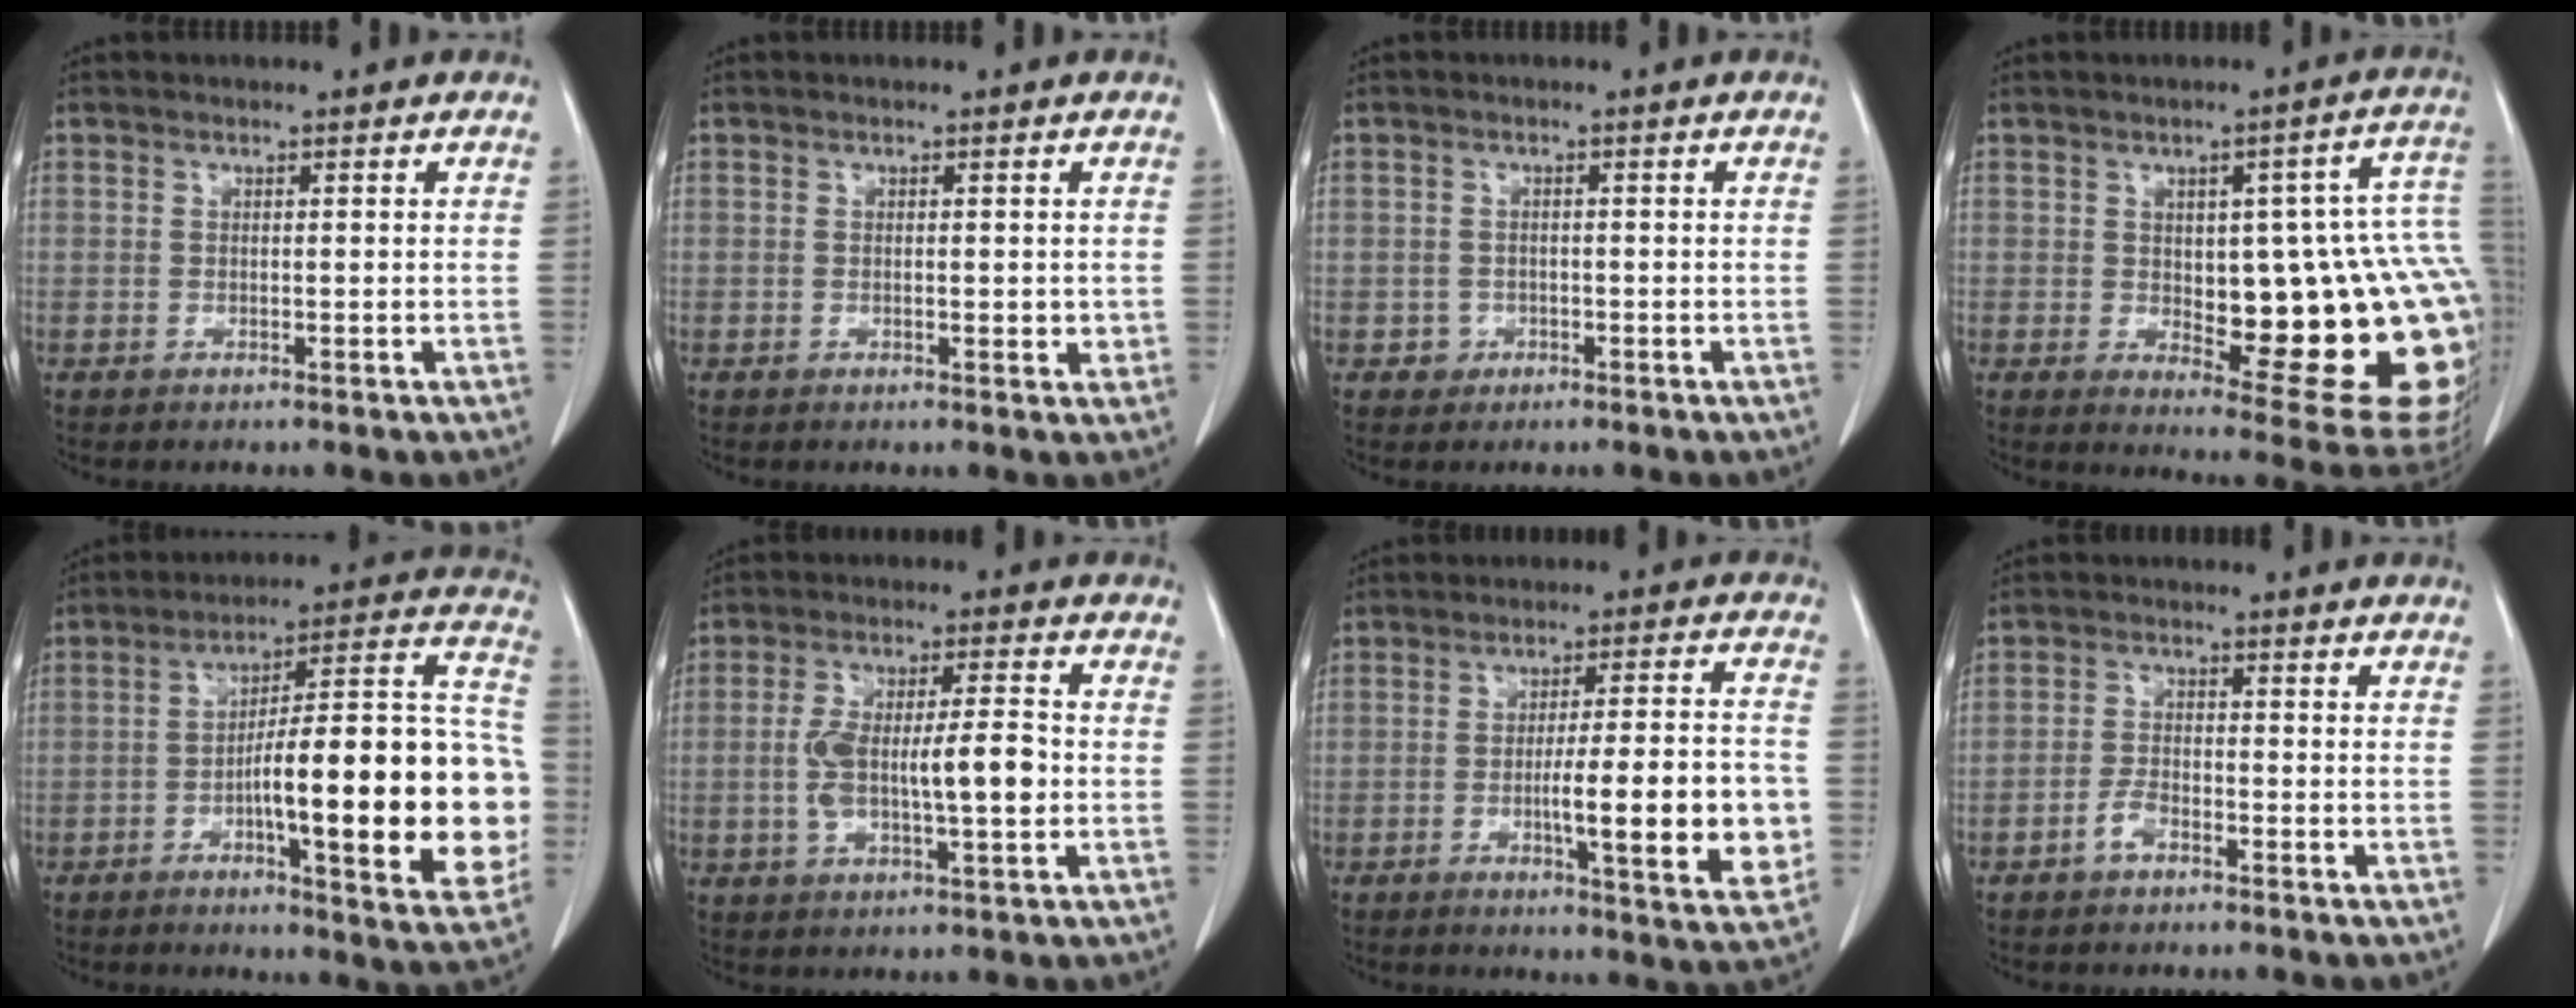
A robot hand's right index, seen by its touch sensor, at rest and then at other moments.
{"total": 1.7, "force": [0.1, 0.8, 1.5], "torque": [-0.019, -0.004, 0.002]}
{"total": 1.9, "force": [-0.8, 1.7, 0.0], "torque": [0.008, 0.009, -0.013]}
{"total": 23.9, "force": [-1.5, 6.9, 22.9], "torque": [-0.204, 0.018, 0.006]}
{"total": 24.4, "force": [-4.5, 4.0, 23.7], "torque": [-0.262, 0.029, -0.059]}
{"total": 10.3, "force": [-1.0, 2.2, 10.0], "torque": [-0.186, 0.013, -0.014]}
{"total": 13.9, "force": [-2.7, 1.4, 13.5], "torque": [-0.191, -0.002, -0.037]}
{"total": 2.7, "force": [-1.8, 1.0, 1.7], "torque": [-0.030, 0.004, -0.036]}